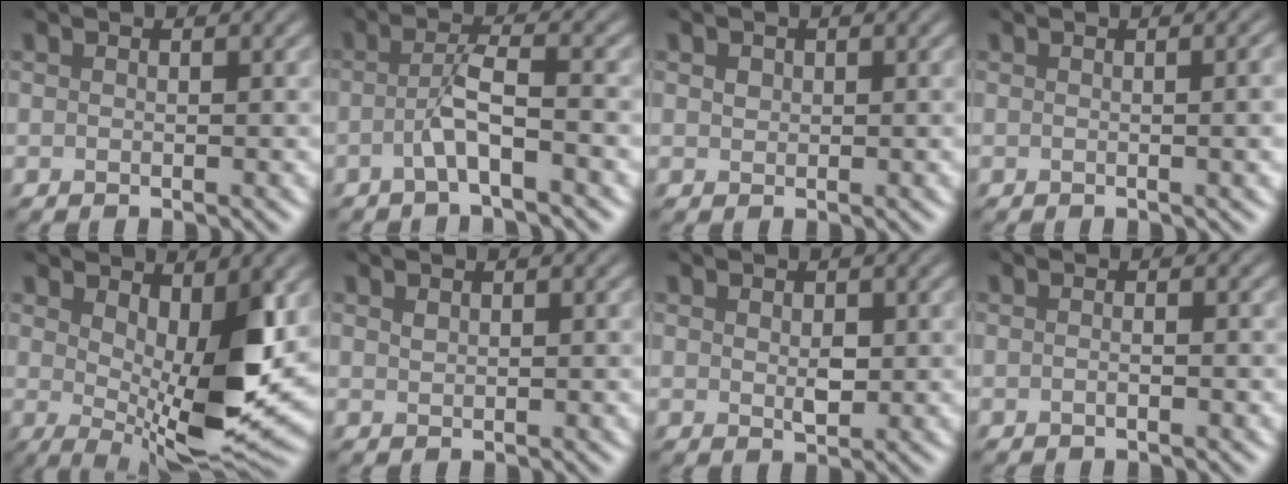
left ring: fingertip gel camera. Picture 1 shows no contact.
{"total": 3.2, "force": [-1.2, 0.3, 3.0], "torque": [-0.057, 0.009, -0.030]}
{"total": 0.8, "force": [0.3, 0.7, 0.3], "torque": [-0.005, -0.001, 0.005]}
{"total": 3.9, "force": [0.1, 1.5, 3.6], "torque": [-0.024, 0.009, -0.002]}
{"total": 9.9, "force": [1.1, 3.9, 9.0], "torque": [-0.141, -0.020, 0.027]}
{"total": 0.5, "force": [0.4, 0.2, 0.3], "torque": [-0.009, 0.000, 0.009]}
{"total": 1.5, "force": [0.3, 0.9, 1.1], "torque": [-0.020, -0.005, 0.009]}
{"total": 0.8, "force": [-0.2, 0.2, 0.7], "torque": [-0.008, -0.008, -0.008]}